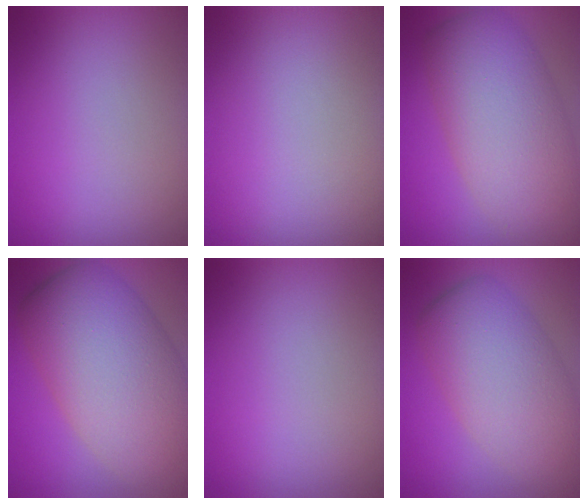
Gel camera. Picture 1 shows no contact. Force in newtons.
{"total": 0.0}
{"total": 10.0, "press": 10.0, "slide": 0.5}
{"total": 13.3, "press": 13.3, "slide": 0.9}
{"total": 0.0}
{"total": 8.7, "press": 8.7, "slide": 0.5}